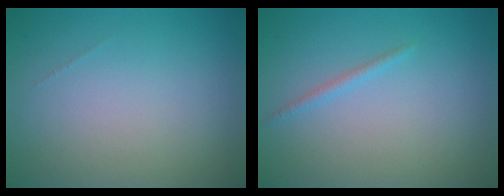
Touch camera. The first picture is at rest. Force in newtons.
{"total": 0.8, "press": 0.8, "slide": 0.0}